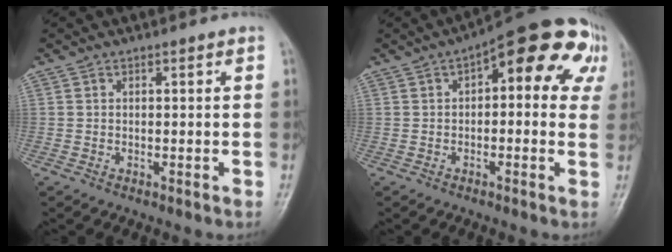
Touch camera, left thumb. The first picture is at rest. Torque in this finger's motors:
{"motor_torque": [0.26, 0.83, 0.15, -0.04, 0.08]}